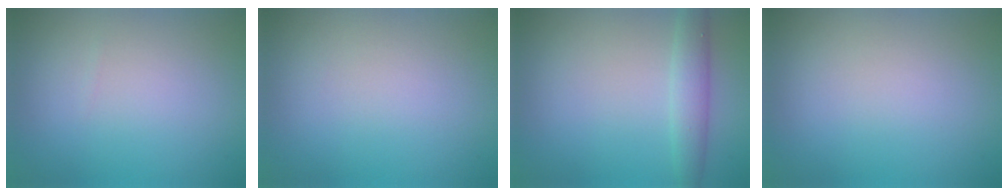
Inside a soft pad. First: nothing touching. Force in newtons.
{"total": 0.0}
{"total": 2.6, "press": 2.6, "slide": 0.0}
{"total": 0.0}